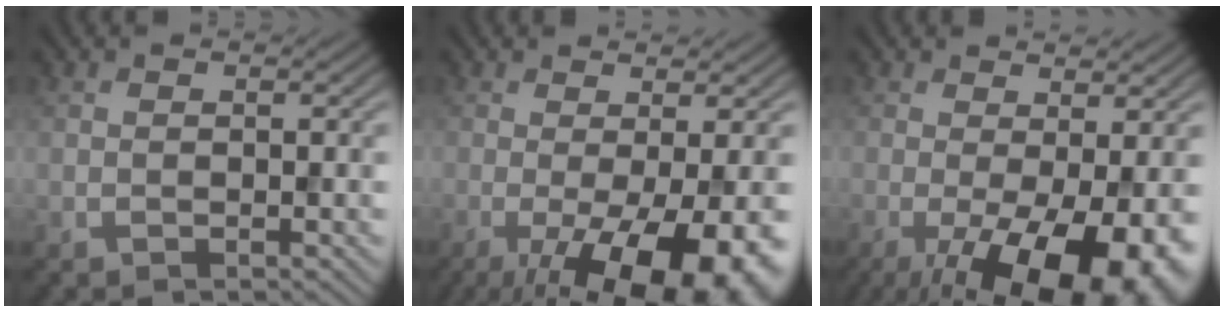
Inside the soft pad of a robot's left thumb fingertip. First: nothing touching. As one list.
[{"total": 13.8, "force": [-4.8, 4.1, 12.2], "torque": [-0.162, -0.011, -0.062]}, {"total": 13.8, "force": [-4.7, 4.6, 12.1], "torque": [-0.177, -0.015, -0.059]}]